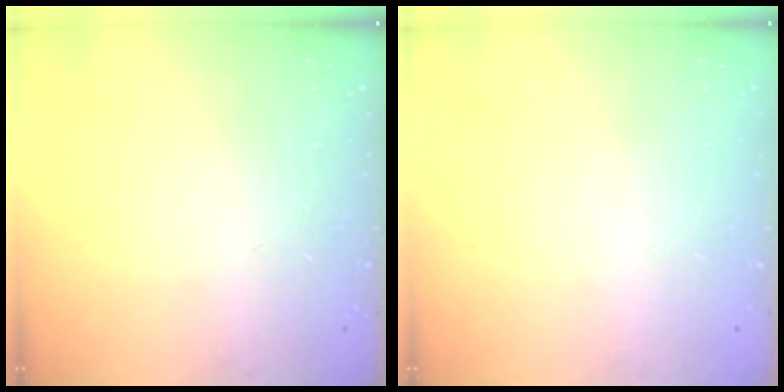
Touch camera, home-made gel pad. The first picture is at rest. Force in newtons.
{"total": 0.0}